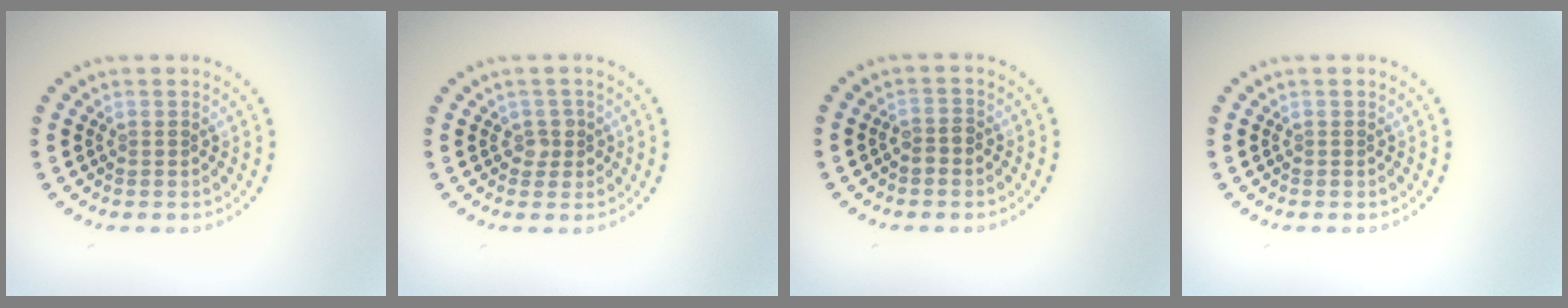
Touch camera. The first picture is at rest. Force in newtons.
{"total": 1.3, "press": 1.1, "slide": 0.7}
{"total": 1.1, "press": 1.0, "slide": 0.4}
{"total": 0.0}